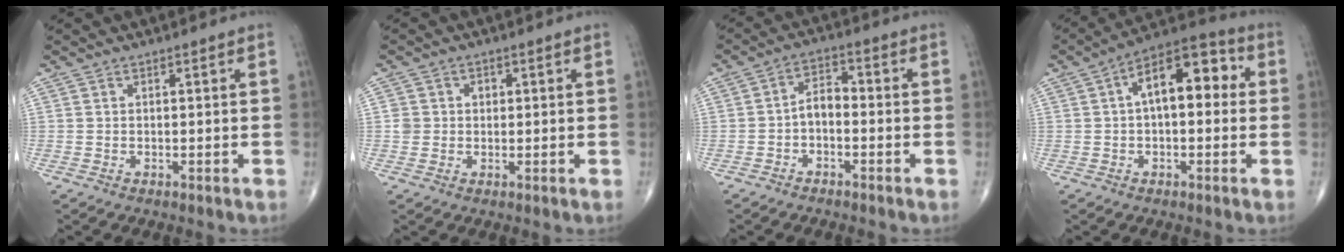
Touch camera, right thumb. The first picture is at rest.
{"total": 2.8, "force": [0.4, 2.6, 0.8], "torque": [0.002, 0.003, 0.006]}
{"total": 4.3, "force": [-1.4, 2.5, 3.2], "torque": [-0.048, 0.028, -0.034]}
{"total": 12.8, "force": [1.9, 6.5, 10.9], "torque": [-0.141, 0.039, 0.017]}